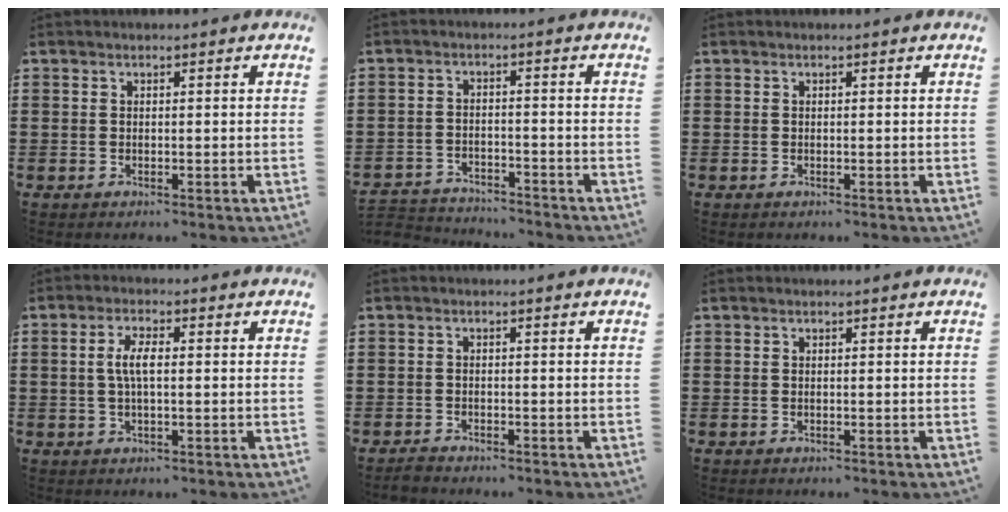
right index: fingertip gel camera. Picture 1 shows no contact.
{"total": 3.6, "force": [-3.5, 0.3, -0.1], "torque": [-0.007, -0.003, -0.076]}
{"total": 0.0}
{"total": 4.1, "force": [0.1, 1.3, 3.9], "torque": [-0.086, 0.000, -0.005]}
{"total": 1.2, "force": [-1.1, 0.3, 0.1], "torque": [-0.006, 0.002, -0.024]}
{"total": 0.0}